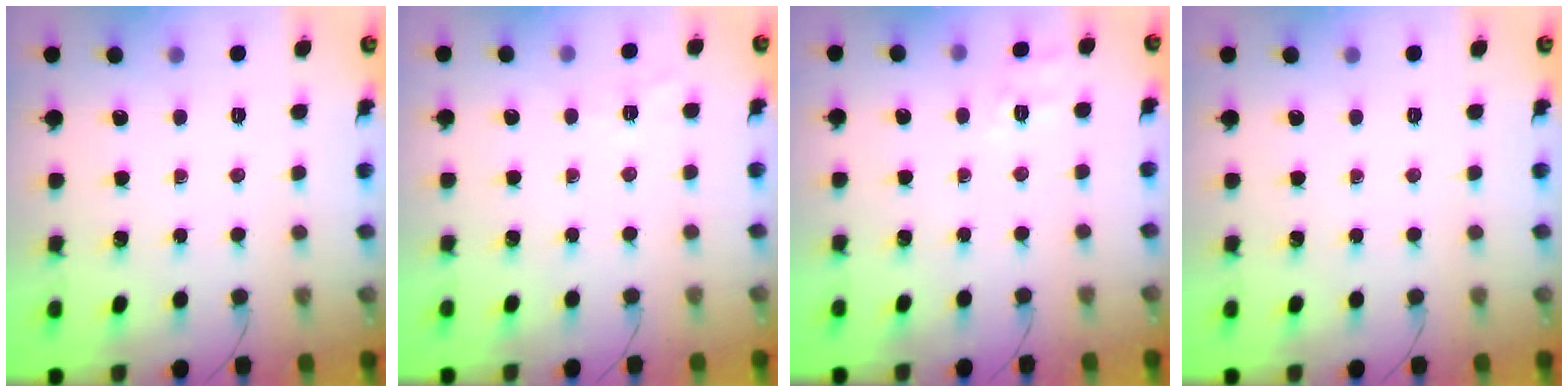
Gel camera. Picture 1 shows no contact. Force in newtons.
{"total": 1.8, "press": 1.1, "slide": 1.4}
{"total": 3.0, "press": 2.4, "slide": 1.8}
{"total": 0.0}